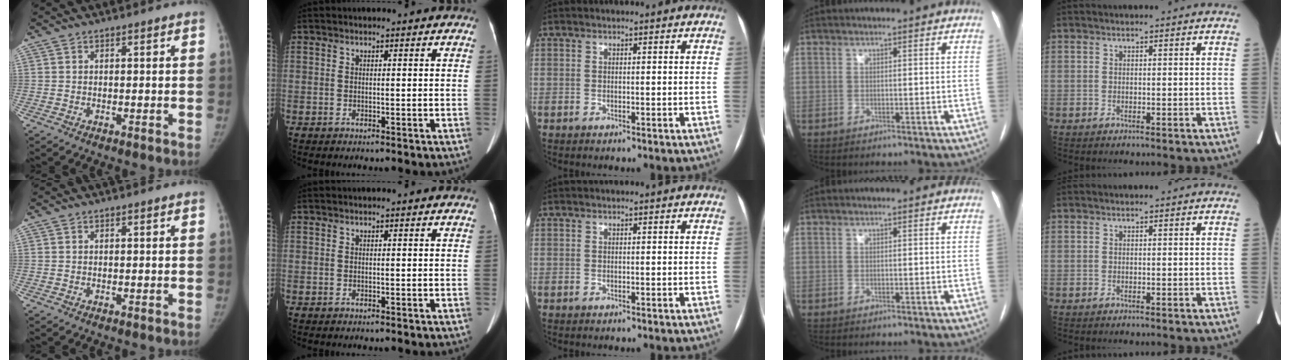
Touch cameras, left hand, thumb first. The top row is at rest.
{}